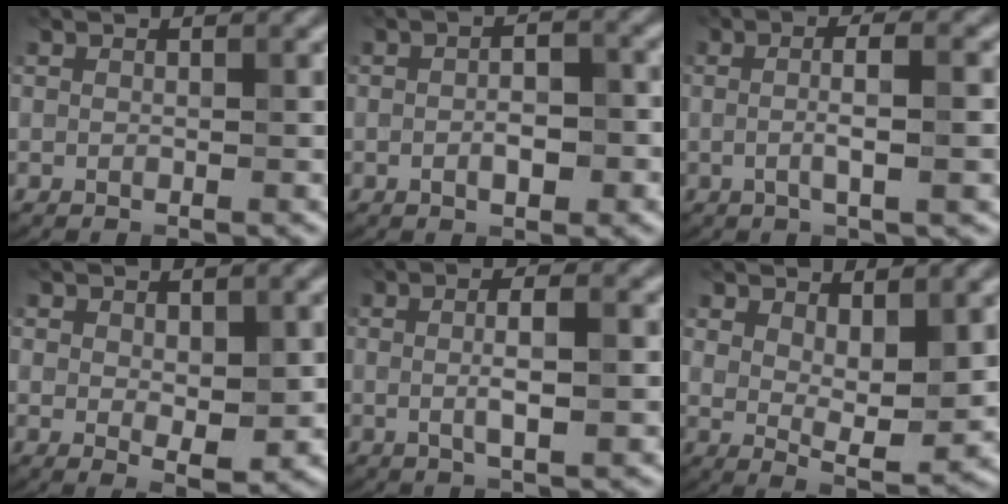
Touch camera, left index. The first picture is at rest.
{"total": 3.7, "force": [-0.7, 1.6, 3.2], "torque": [-0.049, 0.000, -0.010]}
{"total": 4.6, "force": [-0.1, 1.2, 4.5], "torque": [-0.071, 0.003, -0.004]}
{"total": 3.5, "force": [0.2, 1.8, 3.0], "torque": [-0.045, -0.008, 0.012]}
{"total": 4.2, "force": [0.0, 1.0, 4.0], "torque": [-0.066, 0.002, 0.001]}
{"total": 4.8, "force": [1.5, 2.0, 4.0], "torque": [-0.068, -0.015, 0.034]}